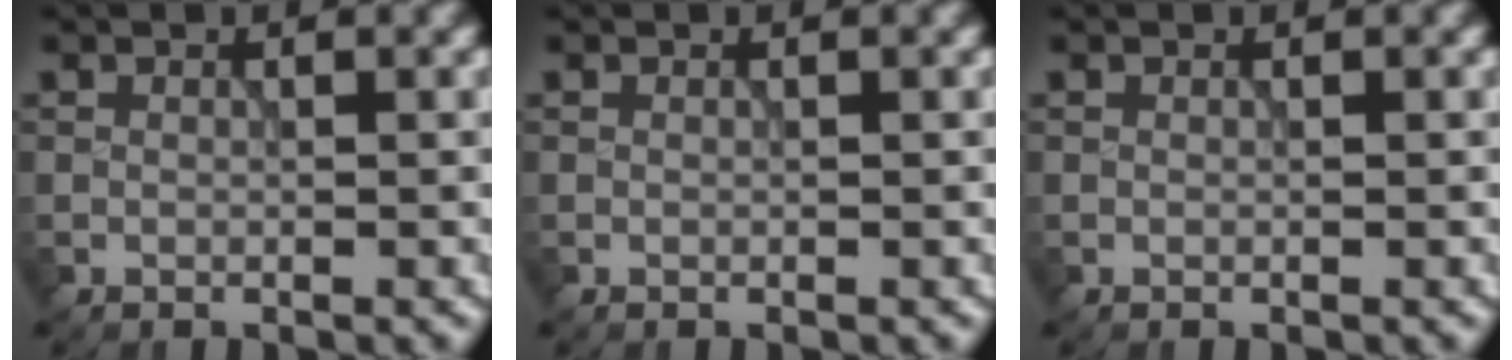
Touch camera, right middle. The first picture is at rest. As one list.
[{"total": 0.0}, {"total": 0.0}]